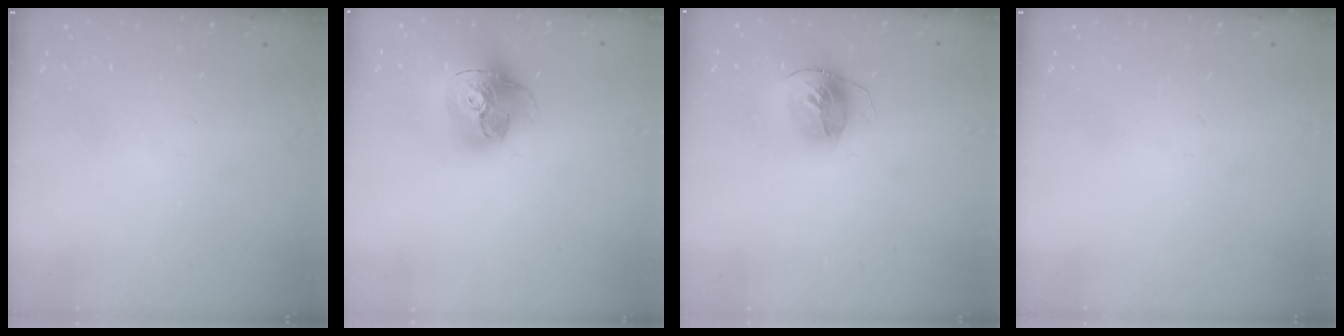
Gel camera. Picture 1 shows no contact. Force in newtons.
{"total": 18.6, "press": 18.5, "slide": 1.9}
{"total": 14.3, "press": 14.3, "slide": 1.5}
{"total": 0.0}